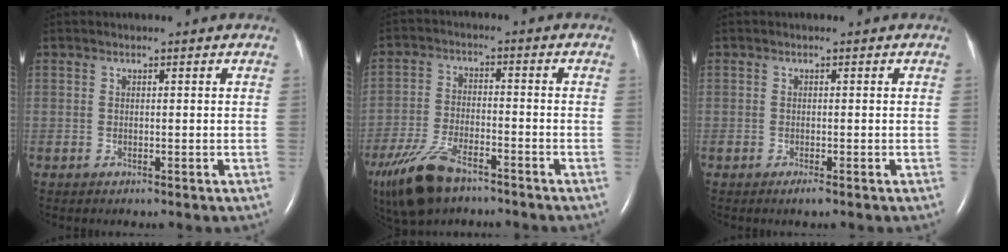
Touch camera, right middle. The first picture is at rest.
{"total": 11.9, "force": [-8.4, 4.5, 7.1], "torque": [-0.154, -0.016, -0.153]}
{"total": 1.0, "force": [-0.7, 0.0, 0.7], "torque": [-0.016, -0.003, -0.012]}